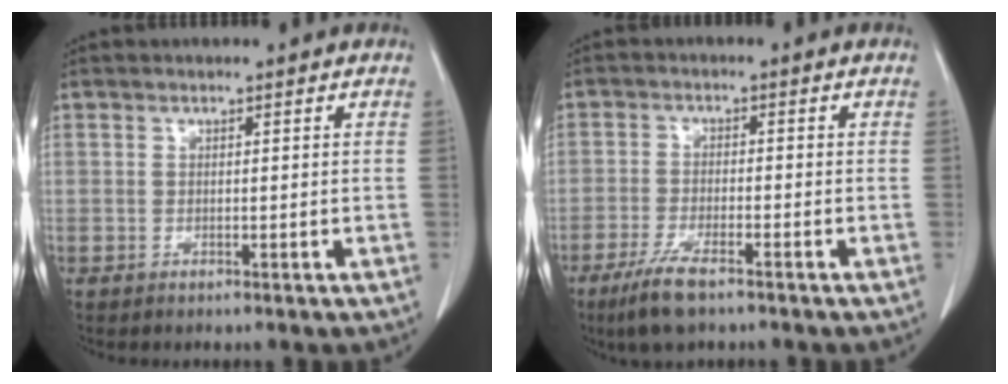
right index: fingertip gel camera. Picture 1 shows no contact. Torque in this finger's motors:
{"motor_torque": [0.61, -0.60, 0.11, 0.04]}